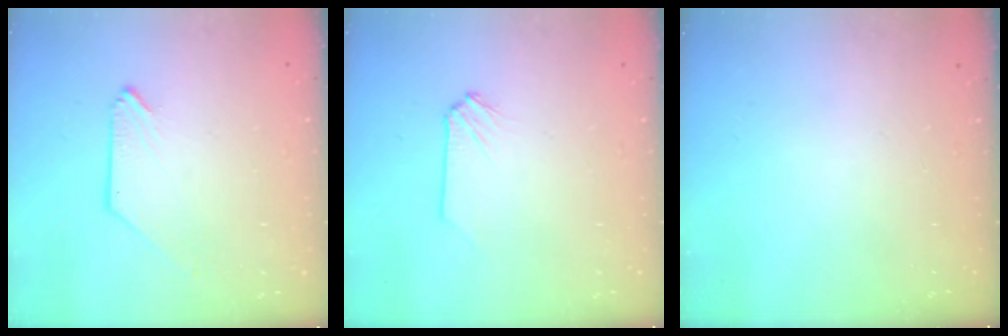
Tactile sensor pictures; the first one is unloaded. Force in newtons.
{"total": 0.0}
{"total": 0.0}